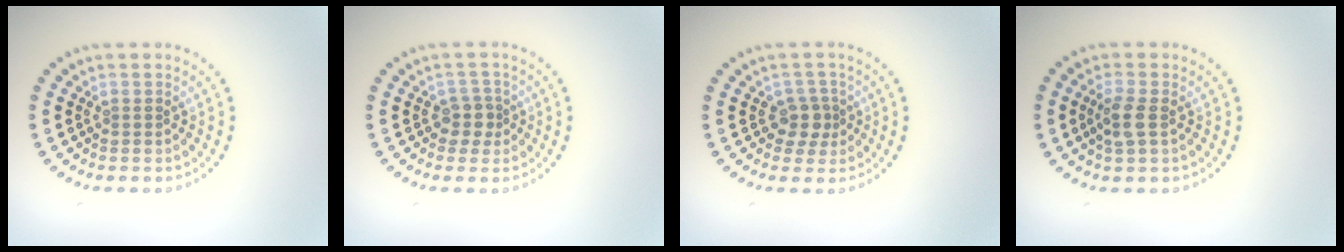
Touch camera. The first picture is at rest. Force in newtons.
{"total": 2.0, "press": 1.6, "slide": 1.1}
{"total": 2.2, "press": 1.9, "slide": 1.1}
{"total": 2.1, "press": 2.0, "slide": 0.7}